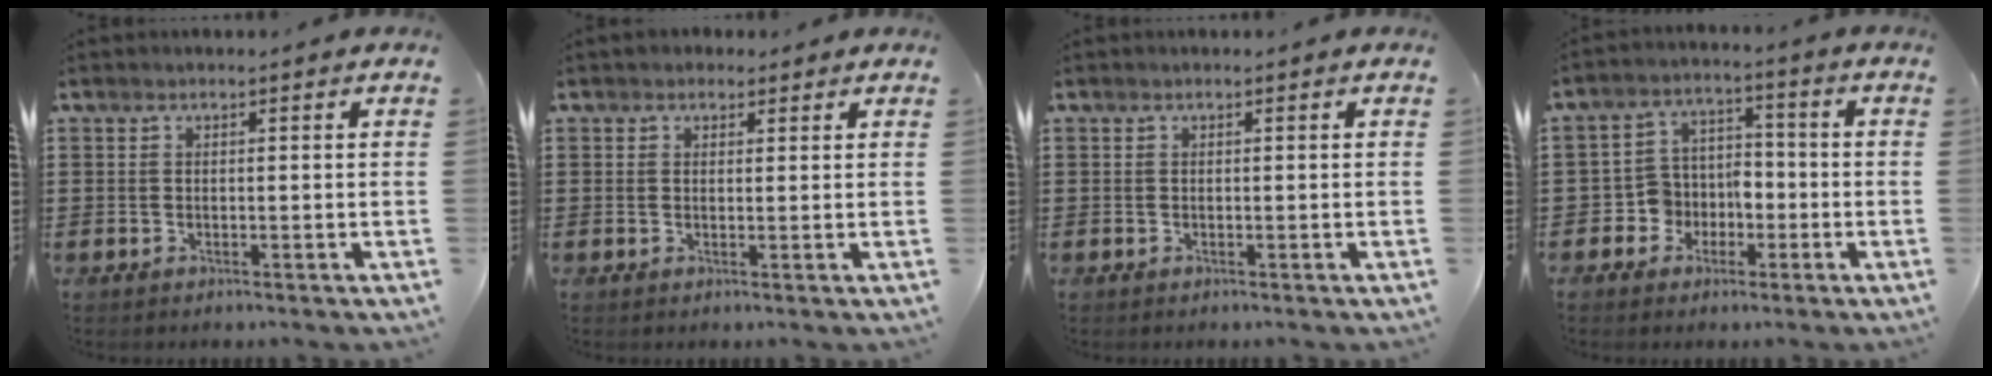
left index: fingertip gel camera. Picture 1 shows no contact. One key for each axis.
{"total": 1.5, "fx": 1.2, "fy": 0.9, "fz": 0.2, "tx": 0.001, "ty": 0.004, "tz": 0.021}
{"total": 0.0}
{"total": 5.5, "fx": -2.3, "fy": 4.9, "fz": 1.2, "tx": -0.044, "ty": 0.010, "tz": -0.047}